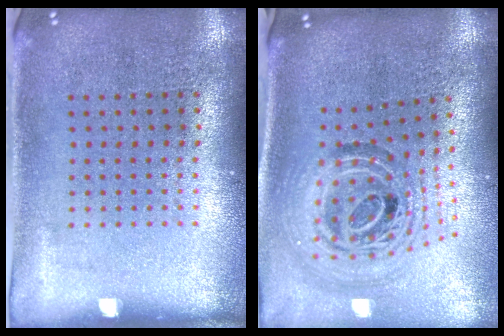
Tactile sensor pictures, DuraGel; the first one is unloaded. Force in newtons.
{"total": 1.9, "press": 1.5, "slide": 1.2}